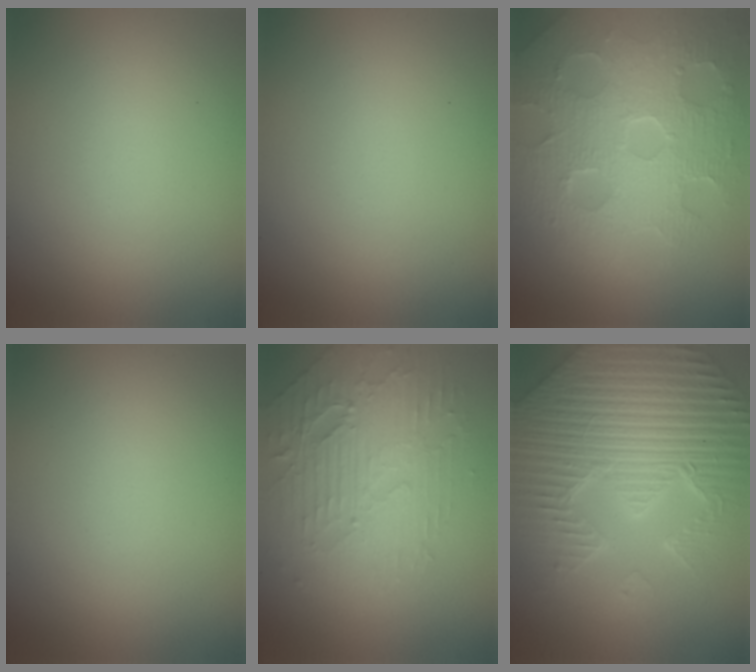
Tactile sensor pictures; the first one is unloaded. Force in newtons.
{"total": 0.0}
{"total": 9.0, "press": 6.0, "slide": 6.6}
{"total": 0.0}
{"total": 4.3, "press": 3.8, "slide": 2.1}
{"total": 7.7, "press": 7.4, "slide": 2.1}